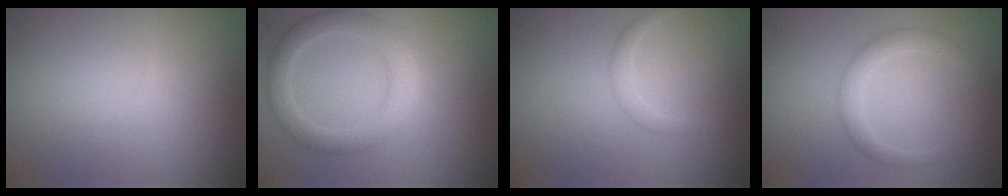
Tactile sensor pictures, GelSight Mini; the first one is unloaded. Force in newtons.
{"total": 3.6, "press": 3.6, "slide": 0.1}
{"total": 1.0, "press": 1.0, "slide": 0.1}
{"total": 2.2, "press": 2.2, "slide": 0.1}